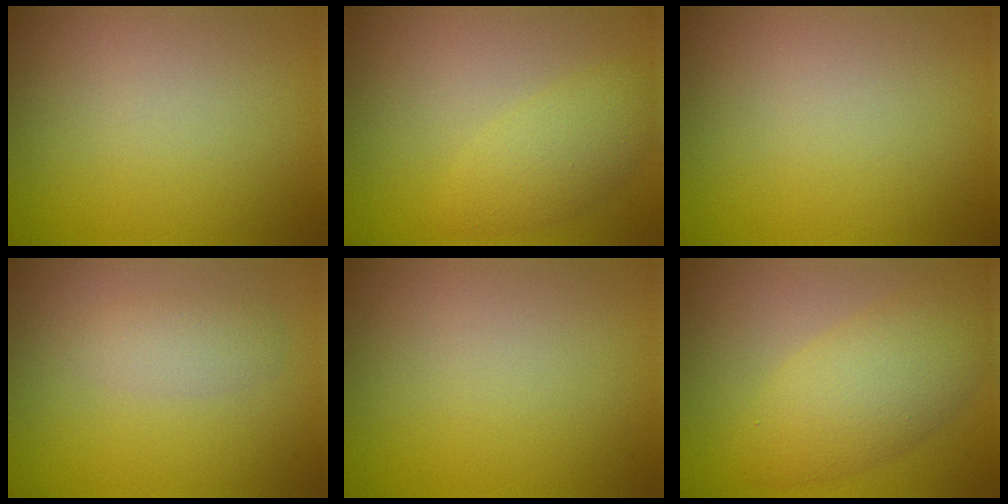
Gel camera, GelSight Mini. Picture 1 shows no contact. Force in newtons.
{"total": 3.1, "press": 3.1, "slide": 0.2}
{"total": 0.0}
{"total": 1.9, "press": 1.9, "slide": 0.1}
{"total": 0.0}
{"total": 5.5, "press": 5.5, "slide": 0.2}